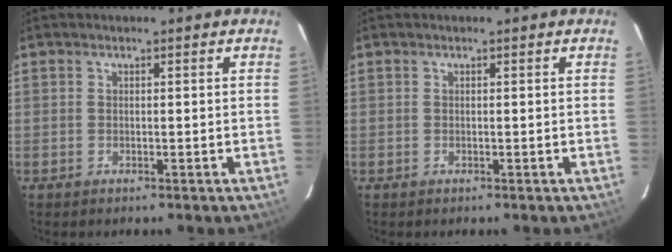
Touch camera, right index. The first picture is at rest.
{"total": 0.0}